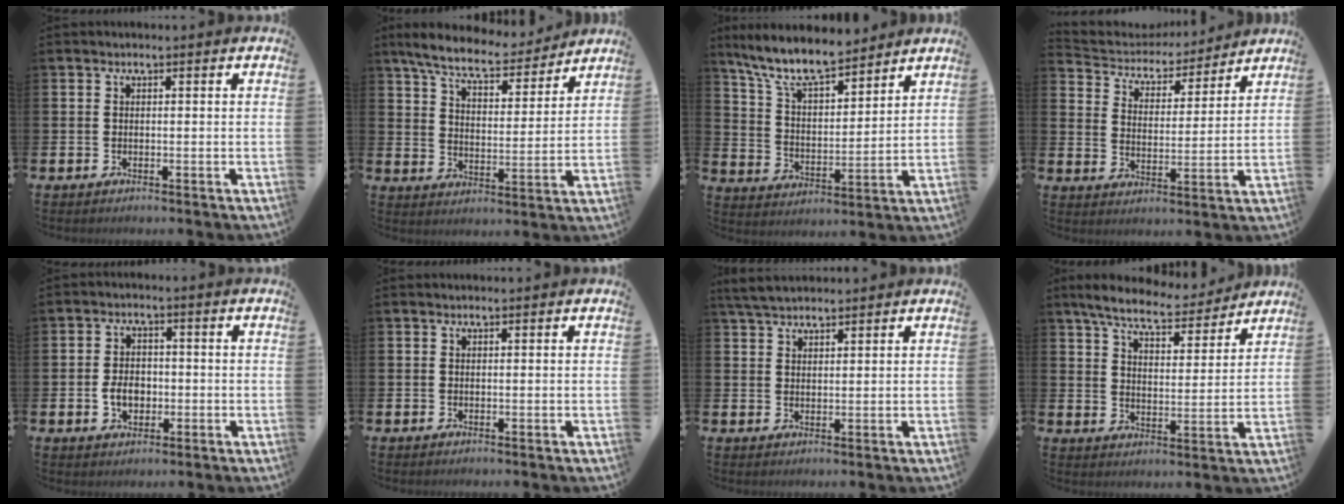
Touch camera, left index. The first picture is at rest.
{"total": 8.3, "force": [7.6, 1.6, 2.9], "torque": [-0.083, -0.044, 0.132]}
{"total": 9.5, "force": [8.4, 2.3, 3.7], "torque": [-0.109, -0.044, 0.152]}
{"total": 4.7, "force": [4.3, 1.9, 0.1], "torque": [-0.039, -0.038, 0.068]}
{"total": 3.8, "force": [-0.7, 2.8, 2.5], "torque": [-0.032, -0.001, -0.020]}
{"total": 0.0}
{"total": 4.1, "force": [3.8, 1.0, 1.3], "torque": [-0.033, -0.008, 0.072]}
{"total": 7.6, "force": [7.1, 1.4, 2.4], "torque": [-0.072, -0.039, 0.124]}